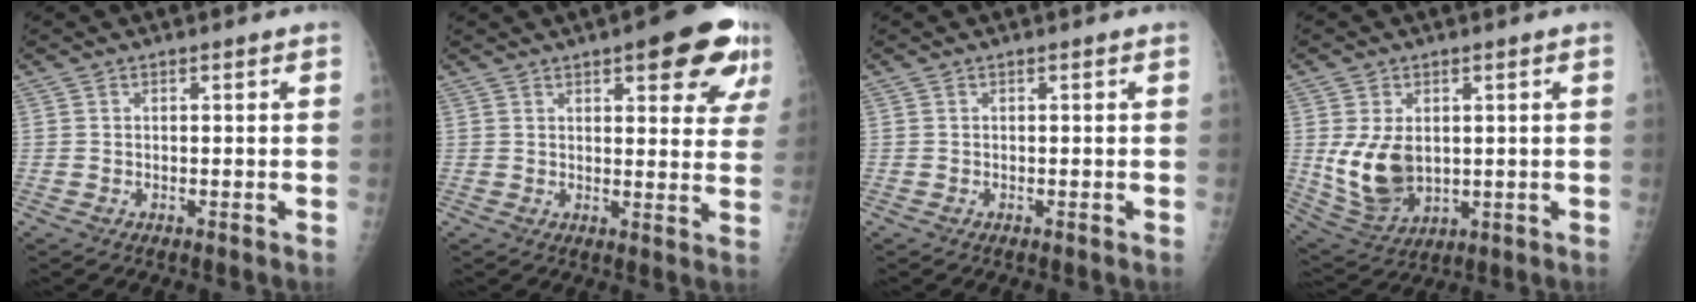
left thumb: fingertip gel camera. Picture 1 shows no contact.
{"total": 8.3, "force": [4.3, 3.7, 6.1], "torque": [-0.034, -0.011, 0.044]}
{"total": 0.0}
{"total": 10.5, "force": [0.7, 7.1, 7.7], "torque": [-0.128, -0.014, 0.034]}